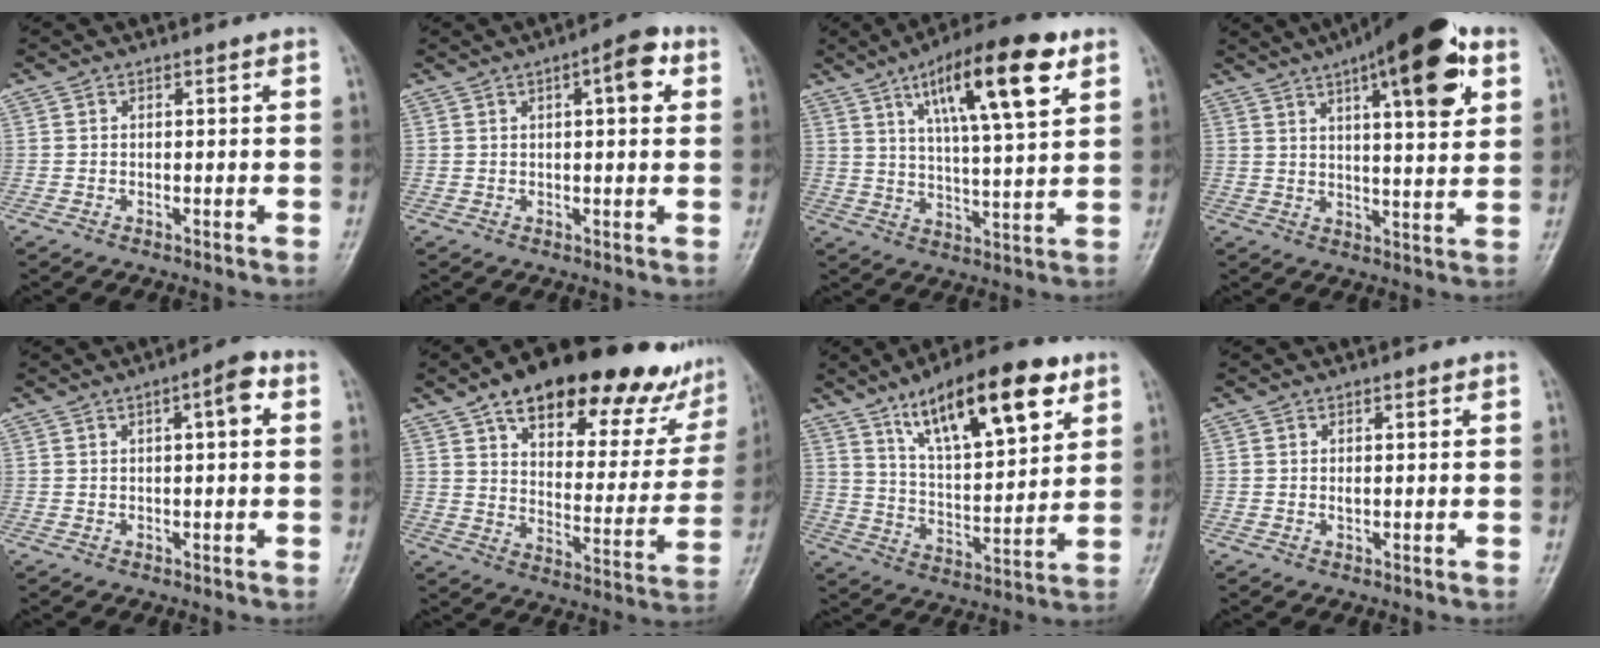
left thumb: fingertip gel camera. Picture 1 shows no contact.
{"total": 6.1, "force": [2.1, 2.1, 5.4], "torque": [-0.063, 0.007, 0.021]}
{"total": 17.3, "force": [8.3, 4.2, 14.6], "torque": [-0.222, -0.022, 0.133]}
{"total": 18.4, "force": [8.9, 5.2, 15.2], "torque": [-0.199, -0.020, 0.126]}
{"total": 4.6, "force": [1.3, 1.3, 4.2], "torque": [-0.059, 0.010, 0.015]}
{"total": 27.4, "force": [18.9, 10.7, 16.6], "torque": [-0.194, -0.051, 0.262]}
{"total": 19.6, "force": [10.9, 6.7, 14.9], "torque": [-0.208, -0.041, 0.185]}
{"total": 1.0, "force": [0.4, 0.5, 0.8], "torque": [-0.013, -0.002, 0.008]}